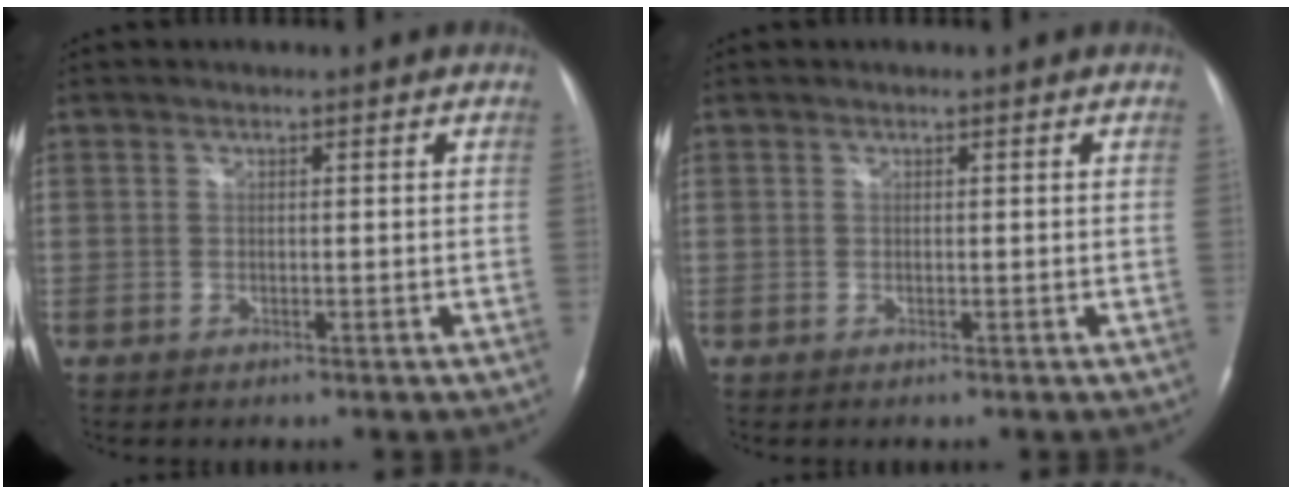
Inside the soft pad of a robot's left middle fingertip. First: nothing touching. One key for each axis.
{"total": 0.0}